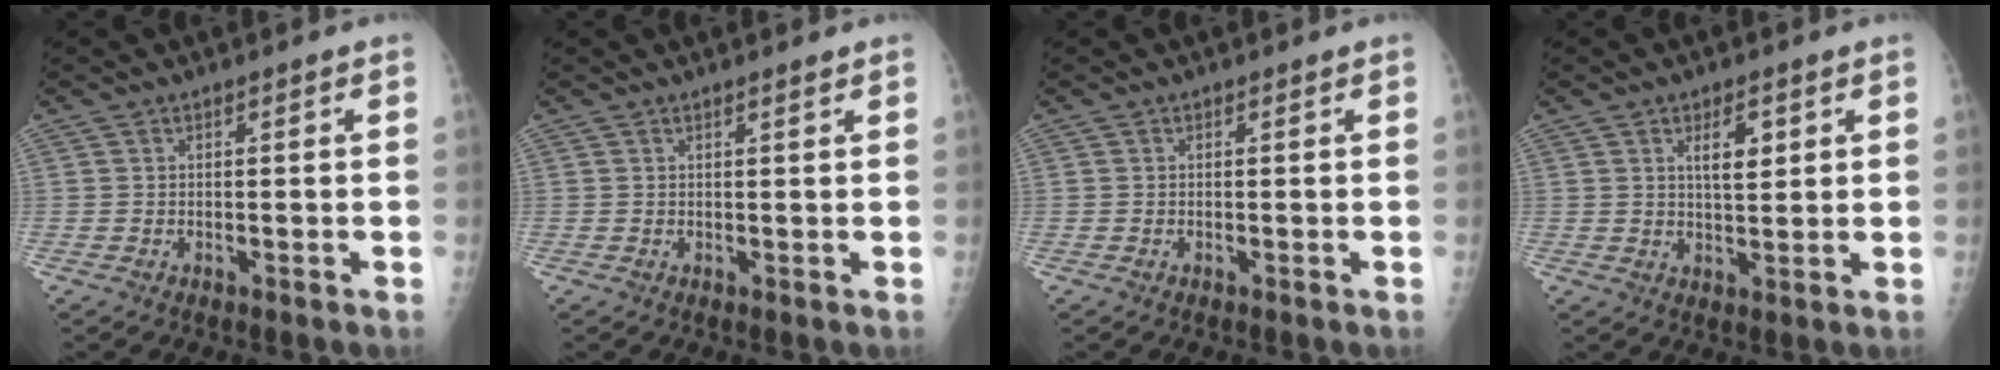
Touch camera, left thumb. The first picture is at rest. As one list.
[{"total": 0.8, "force": [0.7, 0.0, 0.5], "torque": [-0.008, -0.005, 0.012]}, {"total": 0.0}, {"total": 5.0, "force": [2.1, 2.2, 4.1], "torque": [-0.051, -0.011, 0.036]}]